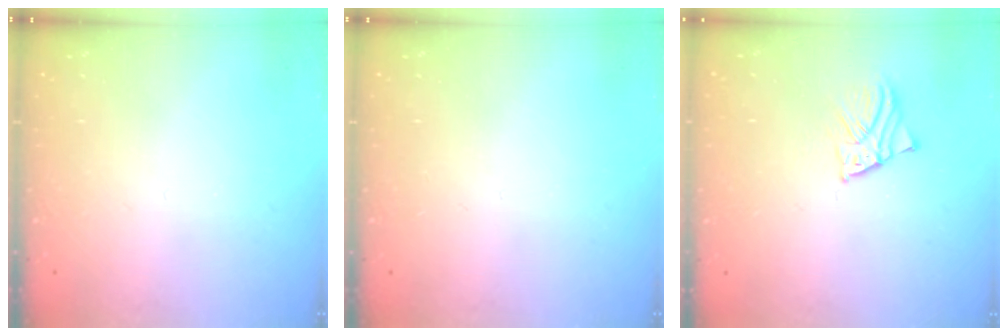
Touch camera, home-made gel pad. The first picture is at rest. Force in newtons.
{"total": 0.0}
{"total": 2.3, "press": 2.3, "slide": 0.1}